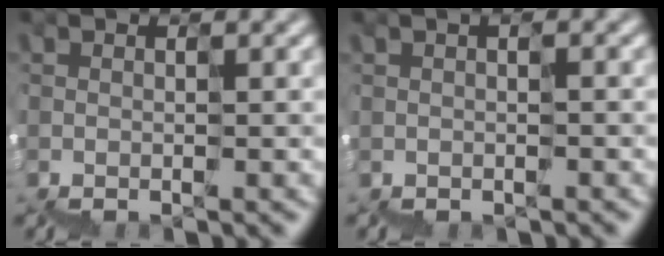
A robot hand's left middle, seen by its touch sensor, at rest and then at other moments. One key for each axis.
{"total": 0.6, "fx": -0.6, "fy": 0.1, "fz": 0.1, "tx": 0.002, "ty": -0.001, "tz": -0.003}